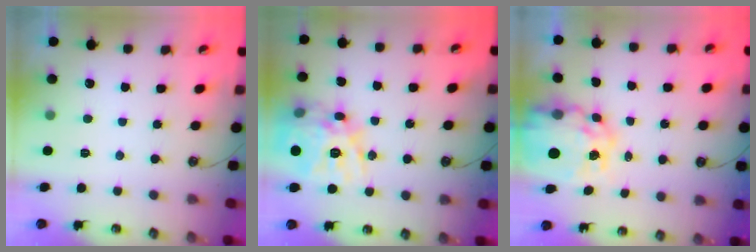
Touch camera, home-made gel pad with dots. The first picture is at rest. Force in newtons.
{"total": 22.6, "press": 22.3, "slide": 3.2}
{"total": 14.2, "press": 14.2, "slide": 1.0}